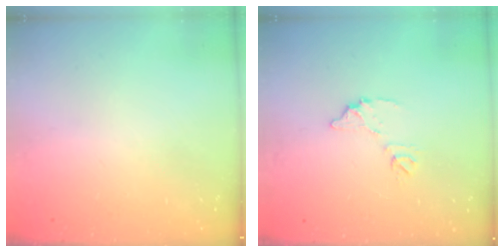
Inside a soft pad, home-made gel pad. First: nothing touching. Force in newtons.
{"total": 8.1, "press": 8.1, "slide": 0.5}